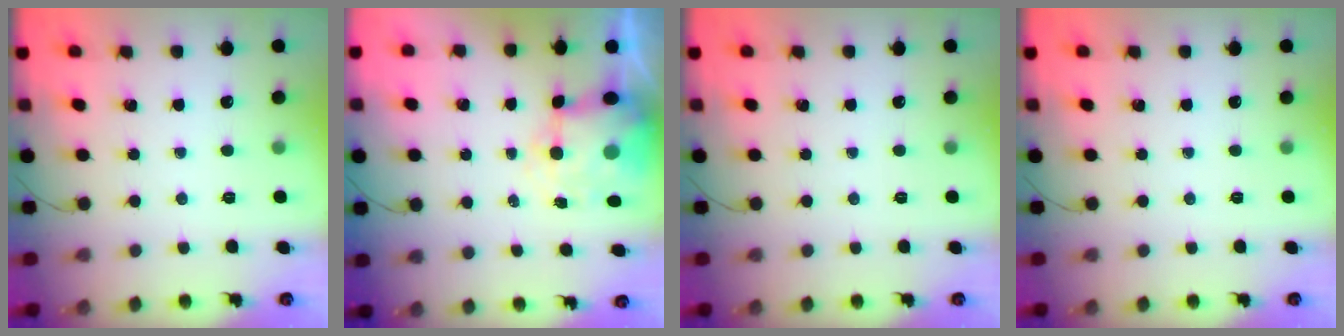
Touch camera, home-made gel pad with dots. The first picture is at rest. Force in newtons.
{"total": 7.1, "press": 6.9, "slide": 1.9}
{"total": 0.0}
{"total": 0.0}